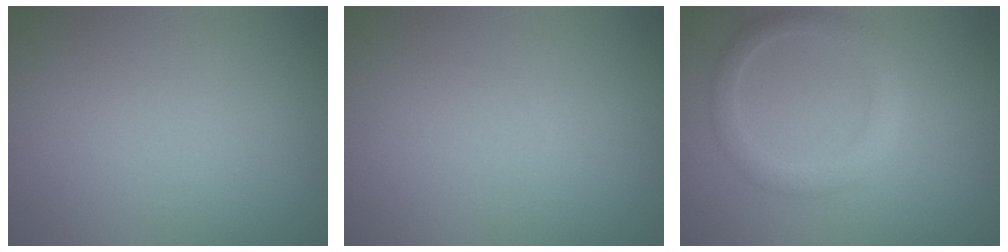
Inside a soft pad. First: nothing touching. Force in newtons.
{"total": 0.0}
{"total": 2.7, "press": 2.7, "slide": 0.1}